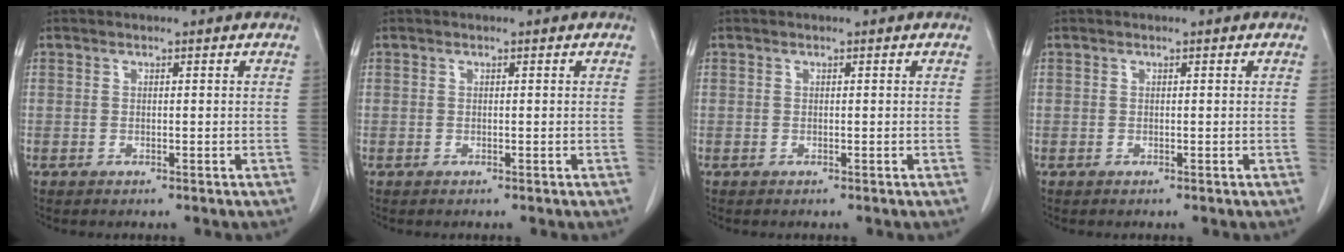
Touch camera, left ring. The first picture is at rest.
{"total": 0.0}
{"total": 0.0}
{"total": 0.0}